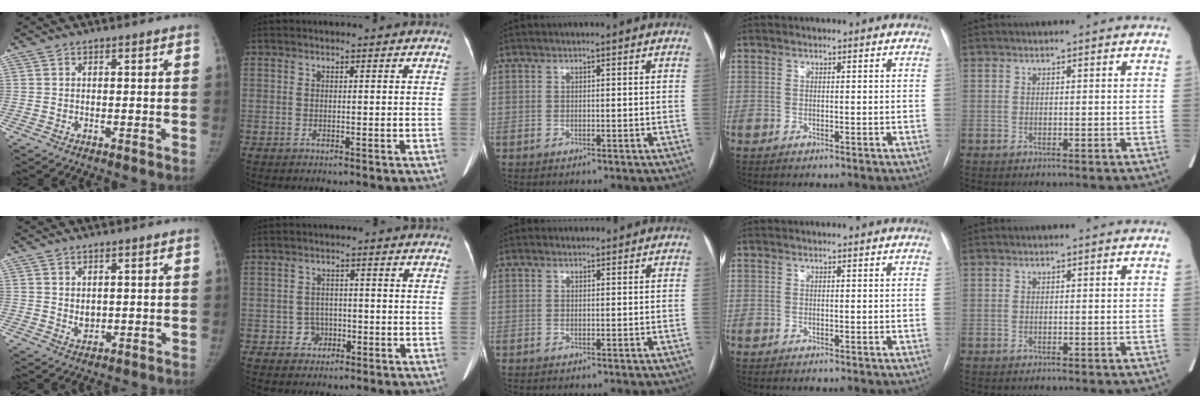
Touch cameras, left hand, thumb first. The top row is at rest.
{"thumb": {"total": 2.3, "force": [0.6, 1.7, 1.3], "torque": [-0.014, -0.010, 0.017]}, "index": {"total": 2.8, "force": [-1.1, 2.5, 0.5], "torque": [-0.003, 0.010, -0.017]}, "middle": {"total": 1.1, "force": [1.0, 0.5, 0.0], "torque": [-0.004, 0.007, 0.013]}}